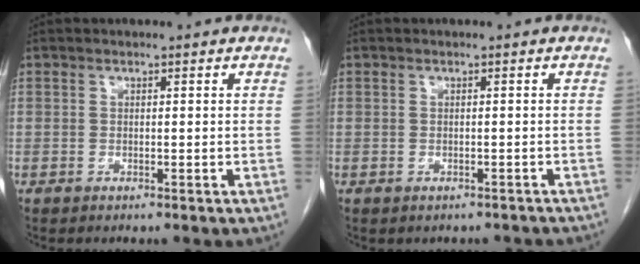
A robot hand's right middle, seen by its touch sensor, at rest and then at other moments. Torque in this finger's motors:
{"motor_torque": [0.06, 0.02, -0.04, 0.00]}